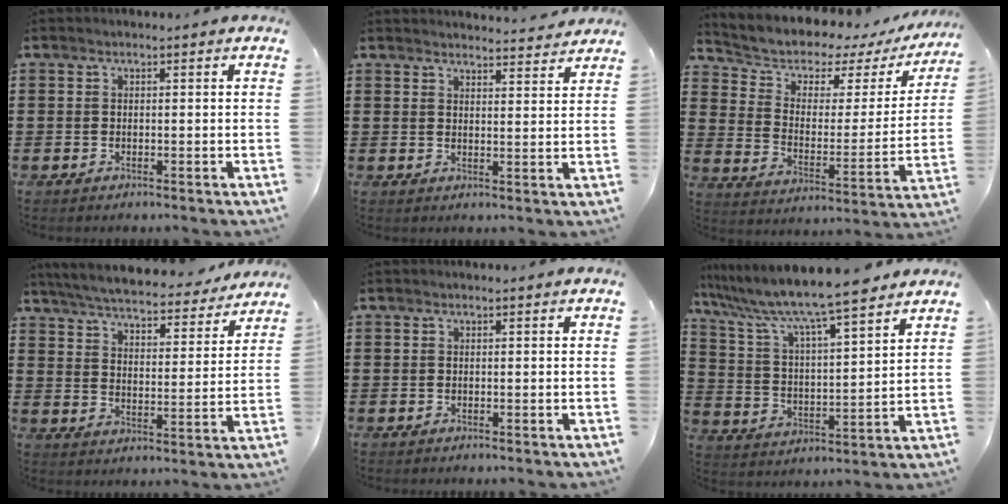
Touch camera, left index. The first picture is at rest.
{"total": 3.2, "force": [3.2, -0.1, 0.2], "torque": [-0.005, -0.018, 0.058]}
{"total": 4.7, "force": [3.9, 2.4, 1.0], "torque": [-0.050, -0.031, 0.063]}
{"total": 5.8, "force": [5.7, 0.0, 1.4], "torque": [-0.055, -0.039, 0.095]}
{"total": 0.0}
{"total": 8.7, "force": [7.8, 0.2, 4.1], "torque": [-0.113, -0.052, 0.127]}